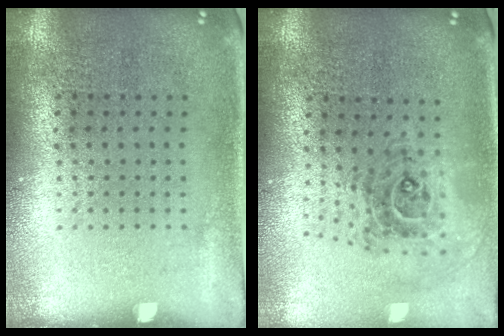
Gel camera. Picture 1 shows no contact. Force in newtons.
{"total": 1.0, "press": 1.0, "slide": 0.3}